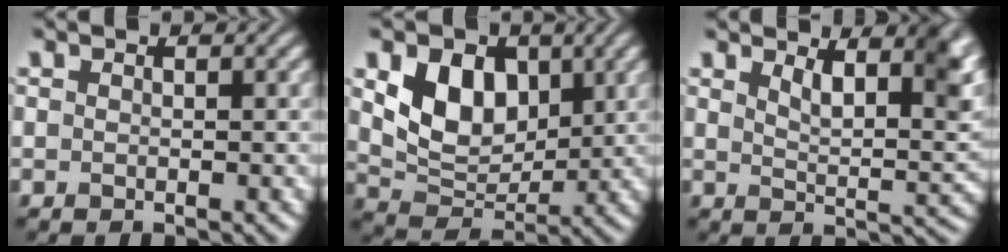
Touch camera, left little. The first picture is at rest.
{"total": 6.0, "force": [2.0, 4.3, 3.7], "torque": [-0.069, -0.008, 0.036]}
{"total": 5.9, "force": [3.2, 2.0, 4.5], "torque": [-0.061, -0.005, 0.050]}